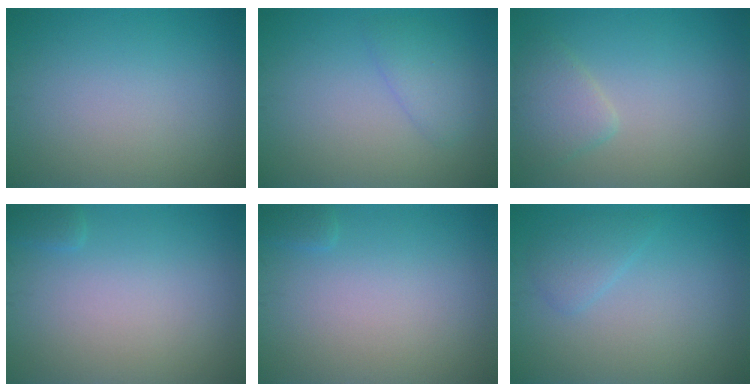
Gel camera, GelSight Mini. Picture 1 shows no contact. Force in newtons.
{"total": 2.0, "press": 2.0, "slide": 0.2}
{"total": 2.4, "press": 2.4, "slide": 0.2}
{"total": 0.7, "press": 0.7, "slide": 0.1}
{"total": 0.7, "press": 0.7, "slide": 0.1}
{"total": 1.7, "press": 1.7, "slide": 0.1}